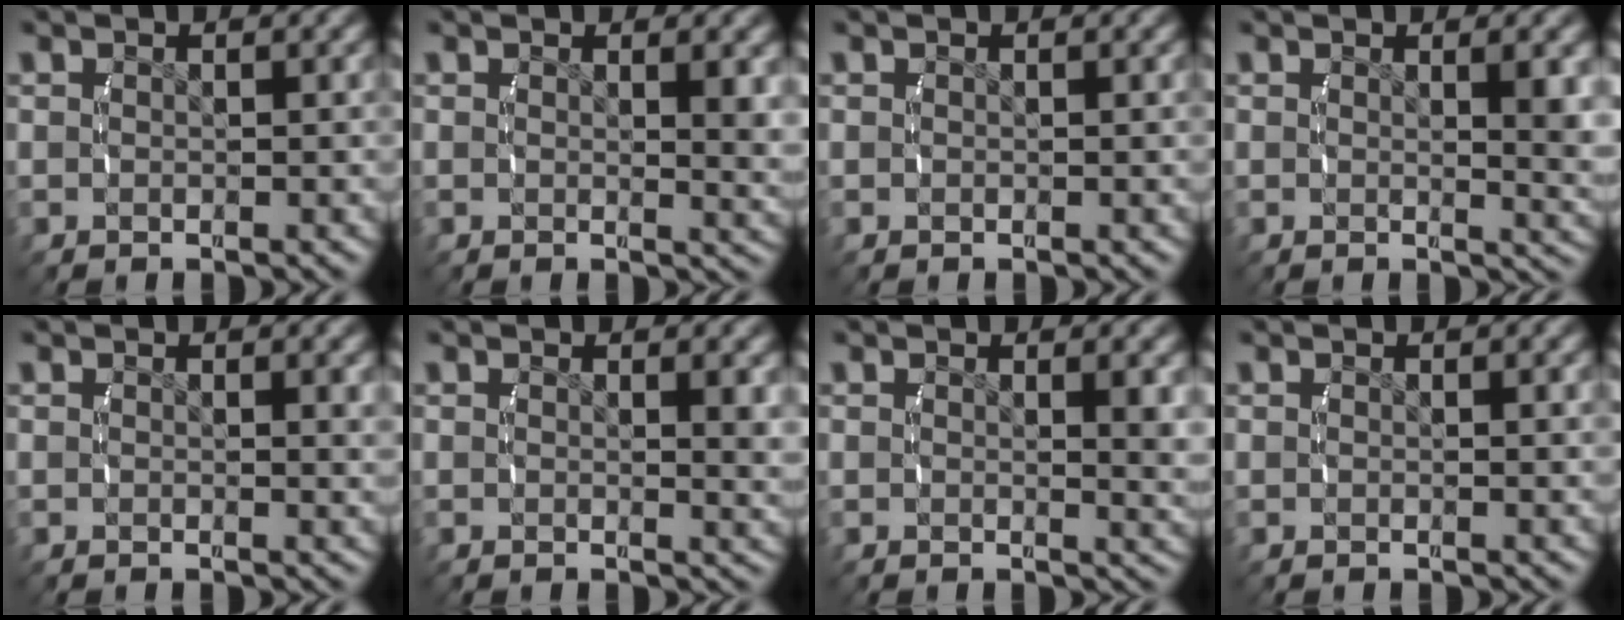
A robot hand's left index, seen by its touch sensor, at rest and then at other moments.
{"total": 2.0, "force": [0.6, 0.1, 1.9], "torque": [-0.025, -0.015, 0.014]}
{"total": 0.0}
{"total": 2.8, "force": [0.7, 0.1, 2.7], "torque": [-0.035, -0.011, 0.016]}
{"total": 0.8, "force": [0.4, -0.1, 0.6], "torque": [-0.010, -0.004, 0.006]}
{"total": 1.7, "force": [0.6, 0.0, 1.6], "torque": [-0.022, -0.011, 0.012]}
{"total": 2.1, "force": [0.7, 0.1, 2.0], "torque": [-0.027, -0.012, 0.014]}
{"total": 0.0}